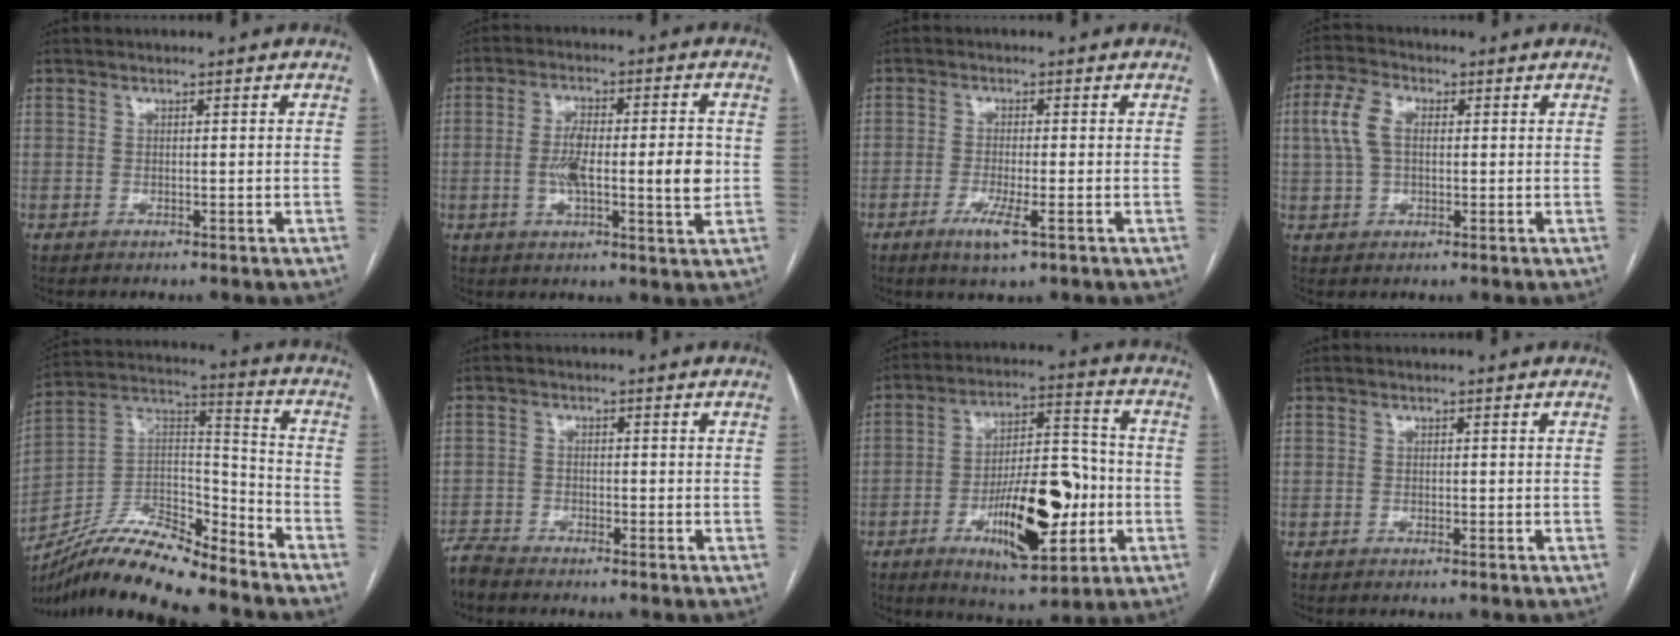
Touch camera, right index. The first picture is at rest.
{"total": 10.6, "force": [-0.7, 2.4, 10.3], "torque": [-0.170, 0.009, -0.013]}
{"total": 4.6, "force": [-2.4, 0.5, 3.9], "torque": [-0.076, -0.010, -0.041]}
{"total": 6.1, "force": [1.0, 3.5, 4.8], "torque": [-0.129, 0.025, 0.019]}
{"total": 17.1, "force": [-15.5, 2.9, 6.7], "torque": [-0.112, 0.039, -0.281]}
{"total": 2.6, "force": [-2.6, 0.3, 0.0], "torque": [-0.006, -0.009, -0.052]}
{"total": 16.8, "force": [-4.8, 5.4, 15.1], "torque": [-0.248, 0.012, -0.069]}
{"total": 0.0}